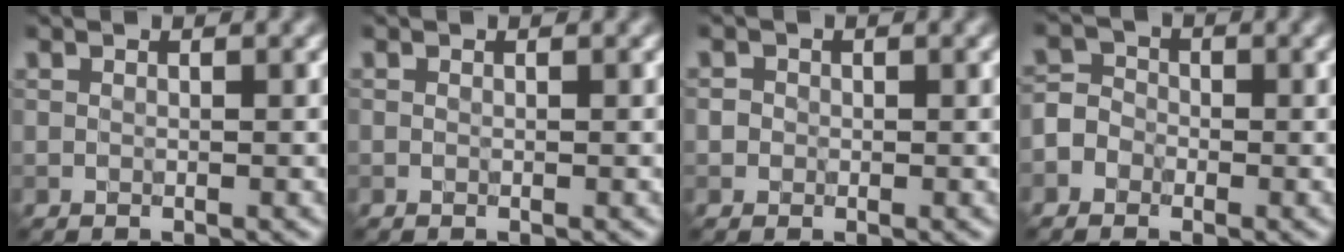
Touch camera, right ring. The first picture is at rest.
{"total": 0.0}
{"total": 1.4, "force": [0.2, 1.3, 0.5], "torque": [0.002, 0.002, -0.004]}
{"total": 2.9, "force": [-1.5, 2.4, 0.9], "torque": [-0.004, 0.010, -0.037]}